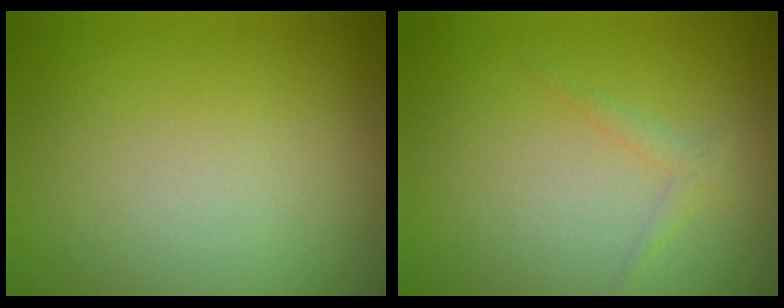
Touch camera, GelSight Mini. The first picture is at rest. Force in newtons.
{"total": 1.0, "press": 1.0, "slide": 0.1}